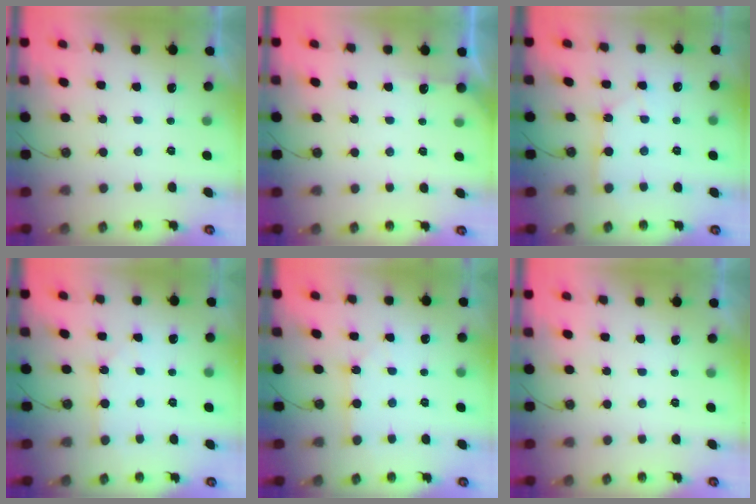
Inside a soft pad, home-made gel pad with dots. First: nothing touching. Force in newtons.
{"total": 3.4, "press": 3.4, "slide": 0.3}
{"total": 2.5, "press": 2.5, "slide": 0.3}
{"total": 1.9, "press": 1.9, "slide": 0.0}
{"total": 1.9, "press": 1.9, "slide": 0.0}
{"total": 0.0}